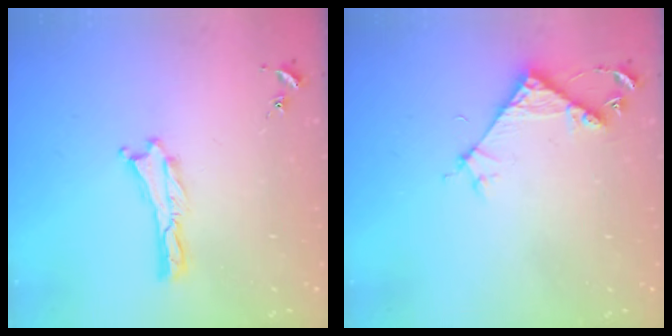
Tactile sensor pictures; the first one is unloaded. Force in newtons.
{"total": 5.4, "press": 5.4, "slide": 0.4}